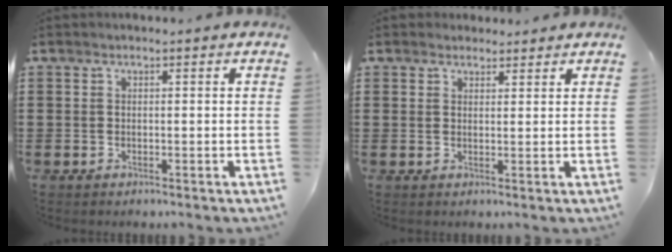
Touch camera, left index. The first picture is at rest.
{"total": 1.8, "force": [1.6, 0.6, 0.0], "torque": [-0.004, 0.005, 0.033]}